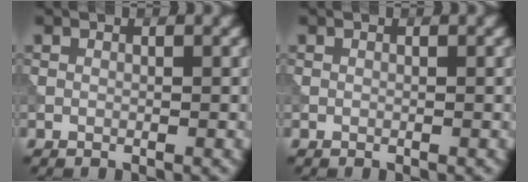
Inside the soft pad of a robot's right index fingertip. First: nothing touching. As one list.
[{"total": 0.0}]